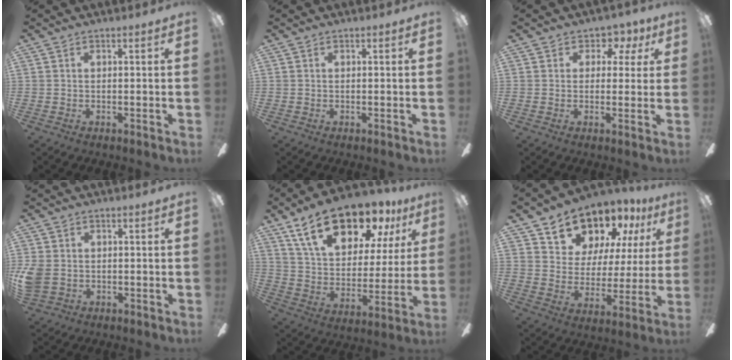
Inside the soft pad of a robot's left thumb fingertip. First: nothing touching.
{"total": 0.0}
{"total": 4.1, "force": [1.6, 3.4, 1.5], "torque": [-0.009, -0.004, 0.024]}
{"total": 5.3, "force": [-0.5, 4.3, 3.1], "torque": [-0.072, 0.008, -0.006]}
{"total": 21.7, "force": [14.5, 10.6, 12.2], "torque": [-0.204, -0.073, 0.253]}
{"total": 14.1, "force": [11.8, 7.2, 2.9], "torque": [-0.069, -0.095, 0.220]}